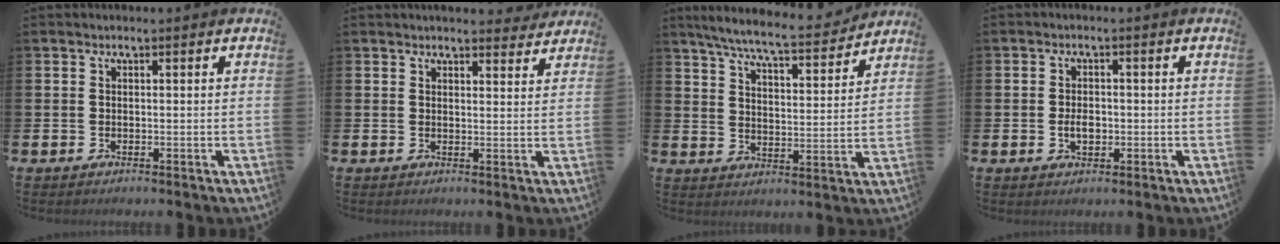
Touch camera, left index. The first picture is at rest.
{"total": 3.1, "force": [3.1, 0.4, 0.1], "torque": [-0.001, -0.018, 0.055]}
{"total": 7.6, "force": [7.0, 0.6, 2.8], "torque": [-0.077, -0.045, 0.118]}
{"total": 2.5, "force": [-0.3, 1.6, 1.9], "torque": [-0.018, -0.003, -0.010]}